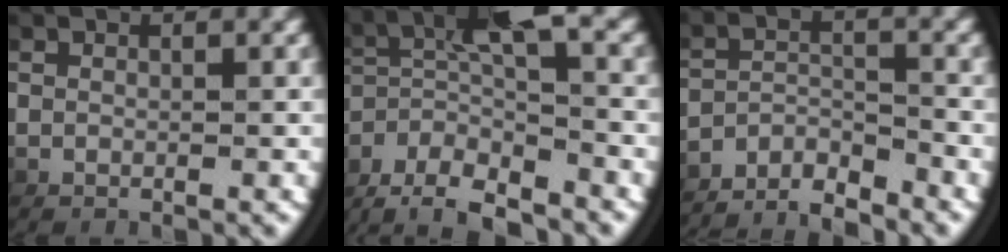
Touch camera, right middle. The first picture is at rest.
{"total": 6.7, "force": [-1.4, 4.2, 5.0], "torque": [-0.111, -0.019, -0.017]}
{"total": 6.7, "force": [-6.4, 1.2, 1.4], "torque": [-0.011, -0.012, -0.105]}